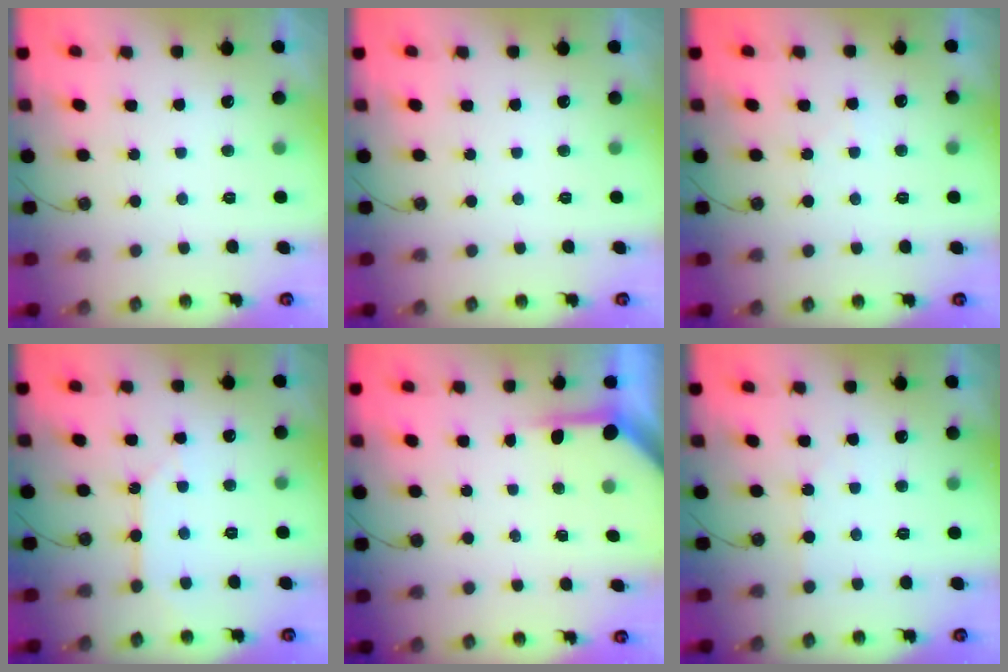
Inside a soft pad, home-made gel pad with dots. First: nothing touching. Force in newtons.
{"total": 0.0}
{"total": 3.4, "press": 3.4, "slide": 0.6}
{"total": 5.3, "press": 5.3, "slide": 0.6}
{"total": 3.9, "press": 3.9, "slide": 0.3}
{"total": 2.7, "press": 2.7, "slide": 0.5}